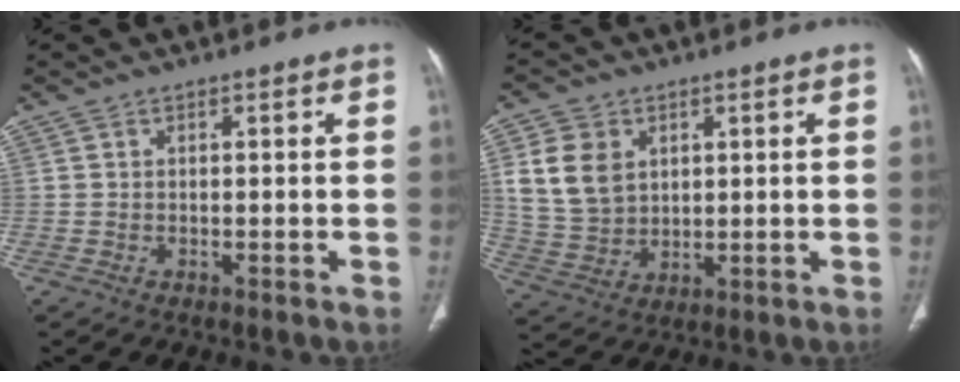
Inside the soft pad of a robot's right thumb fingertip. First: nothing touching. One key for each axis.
{"total": 10.6, "fx": 3.2, "fy": 8.2, "fz": 5.9, "tx": -0.099, "ty": -0.009, "tz": 0.073}